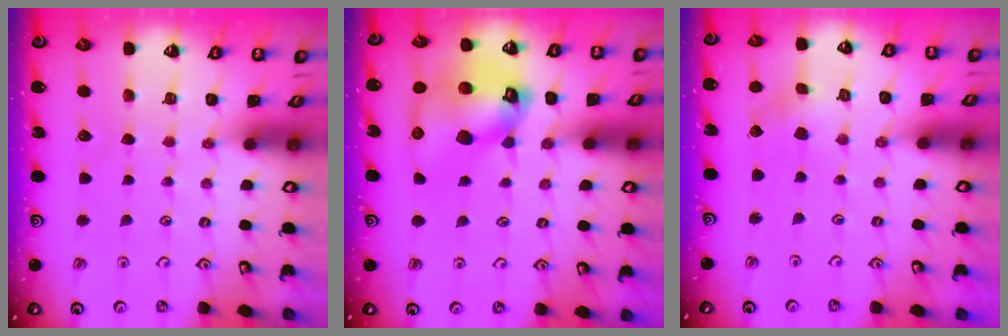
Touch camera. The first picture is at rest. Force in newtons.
{"total": 15.4, "press": 15.3, "slide": 2.1}
{"total": 2.0, "press": 2.0, "slide": 0.1}